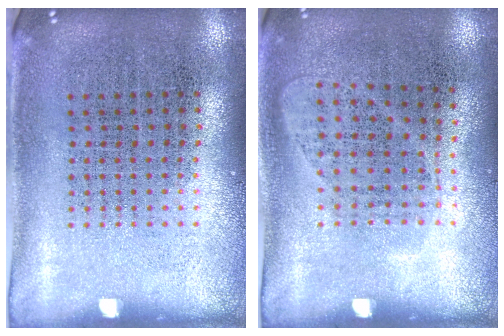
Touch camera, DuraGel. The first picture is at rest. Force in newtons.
{"total": 1.0, "press": 0.8, "slide": 0.5}